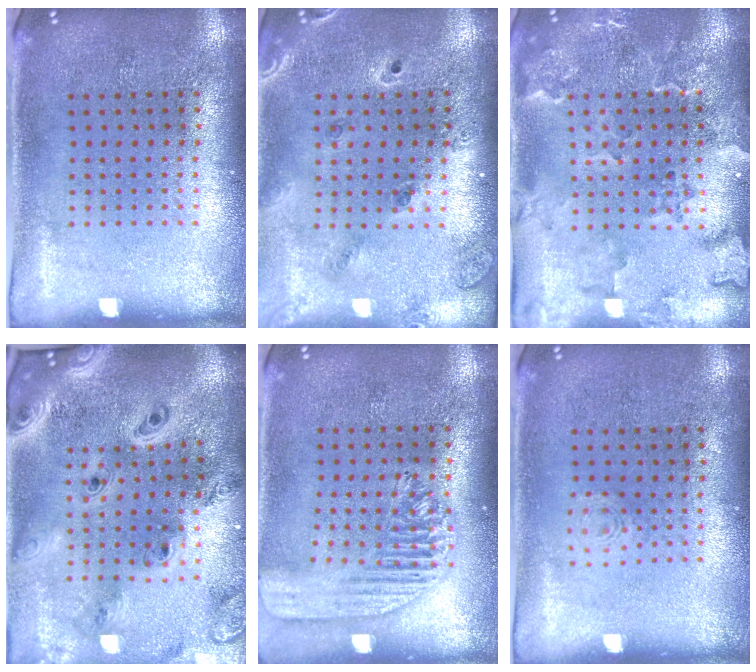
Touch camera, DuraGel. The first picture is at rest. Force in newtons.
{"total": 1.4, "press": 1.3, "slide": 0.4}
{"total": 2.4, "press": 2.2, "slide": 1.0}
{"total": 3.8, "press": 2.9, "slide": 2.4}
{"total": 1.7, "press": 1.6, "slide": 0.6}
{"total": 0.5, "press": 0.5, "slide": 0.2}